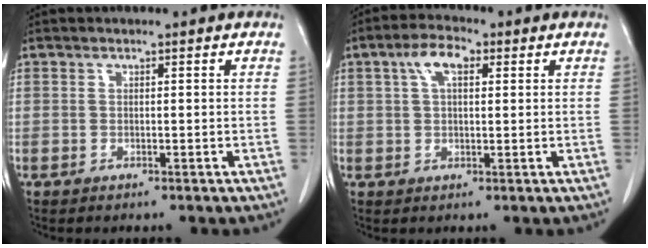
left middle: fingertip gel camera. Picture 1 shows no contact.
{"total": 5.0, "force": [2.0, 2.2, 4.0], "torque": [-0.080, 0.018, 0.036]}